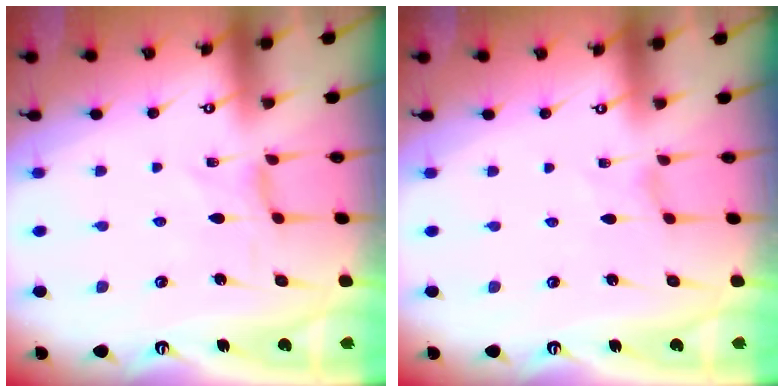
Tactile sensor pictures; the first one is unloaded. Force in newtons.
{"total": 0.0}